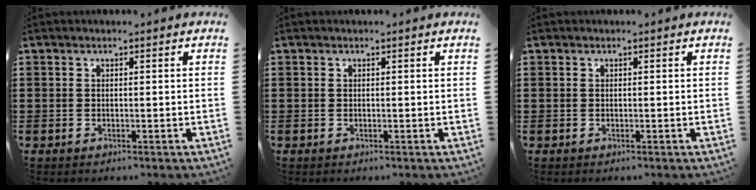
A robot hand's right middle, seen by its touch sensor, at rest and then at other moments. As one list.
[{"total": 0.0}, {"total": 0.0}]